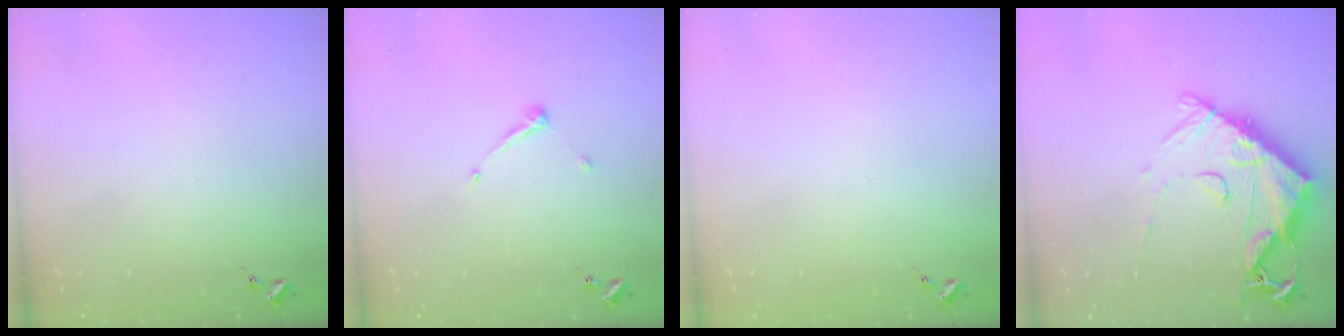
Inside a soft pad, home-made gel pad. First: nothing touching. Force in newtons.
{"total": 5.8, "press": 5.8, "slide": 0.7}
{"total": 0.0}
{"total": 14.6, "press": 14.6, "slide": 1.5}